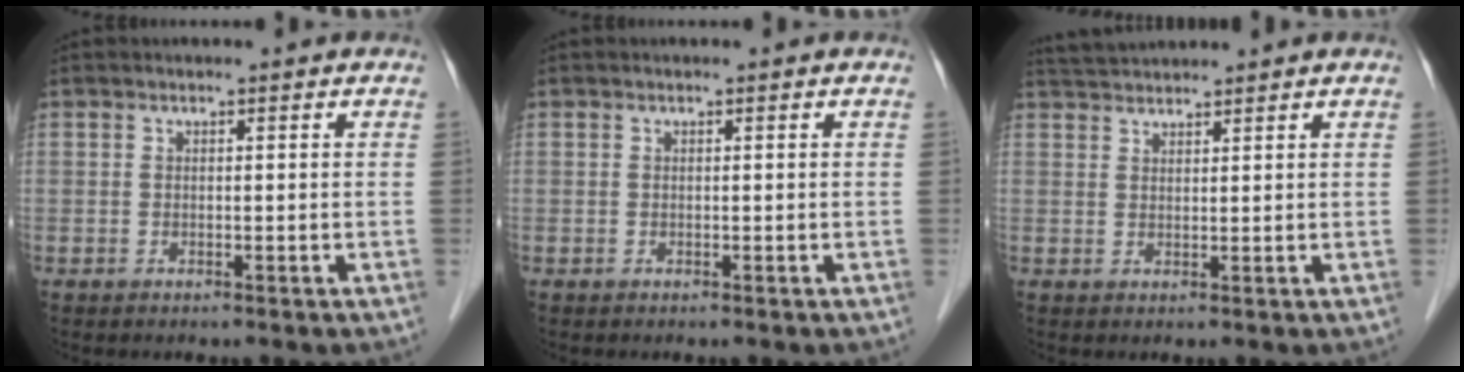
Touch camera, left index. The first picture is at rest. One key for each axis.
{"total": 0.0}
{"total": 4.0, "fx": 3.9, "fy": 0.0, "fz": 0.7, "tx": -0.019, "ty": 0.029, "tz": 0.076}